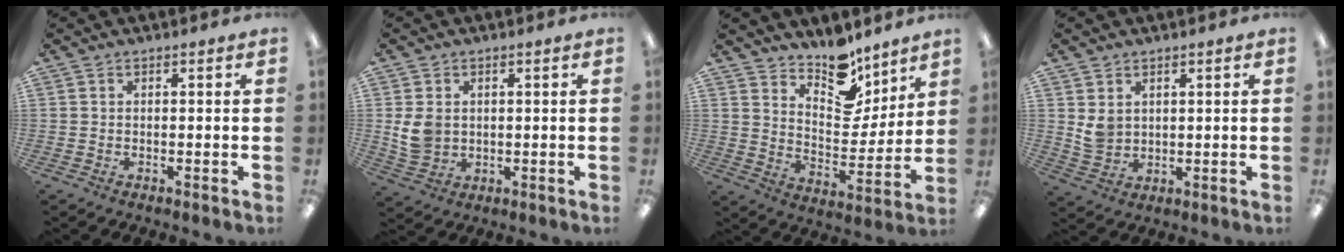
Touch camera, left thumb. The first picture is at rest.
{"total": 6.2, "force": [1.1, 5.0, 3.4], "torque": [-0.071, 0.005, 0.023]}
{"total": 12.5, "force": [10.4, 5.5, 4.1], "torque": [-0.058, -0.088, 0.193]}
{"total": 4.5, "force": [2.2, 3.5, 1.8], "torque": [-0.033, -0.002, 0.043]}